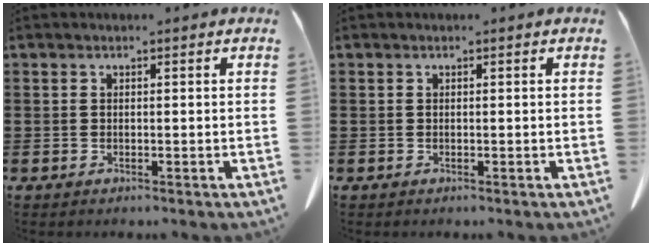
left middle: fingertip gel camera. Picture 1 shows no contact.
{"total": 0.0}